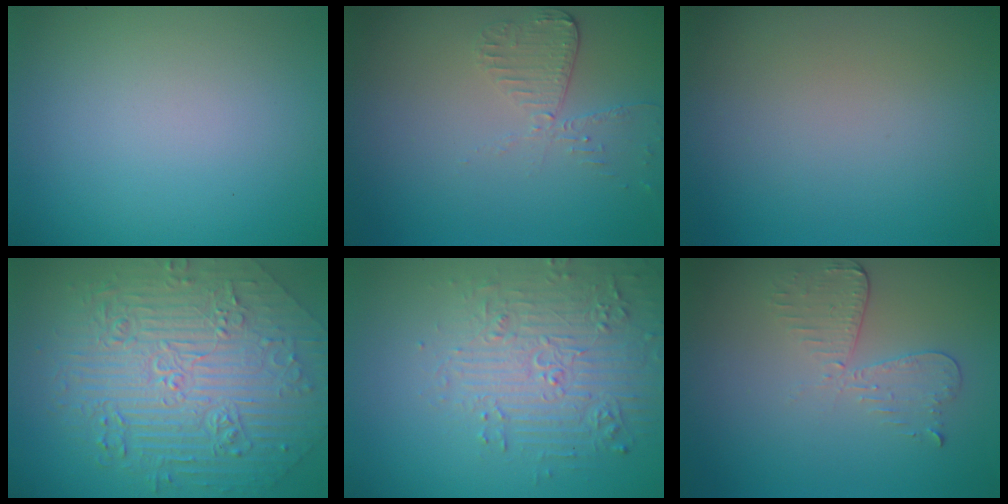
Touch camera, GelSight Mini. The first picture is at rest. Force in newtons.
{"total": 2.0, "press": 1.9, "slide": 0.6}
{"total": 0.0}
{"total": 8.4, "press": 6.7, "slide": 5.1}
{"total": 4.6, "press": 4.2, "slide": 1.9}
{"total": 3.0, "press": 2.6, "slide": 1.5}